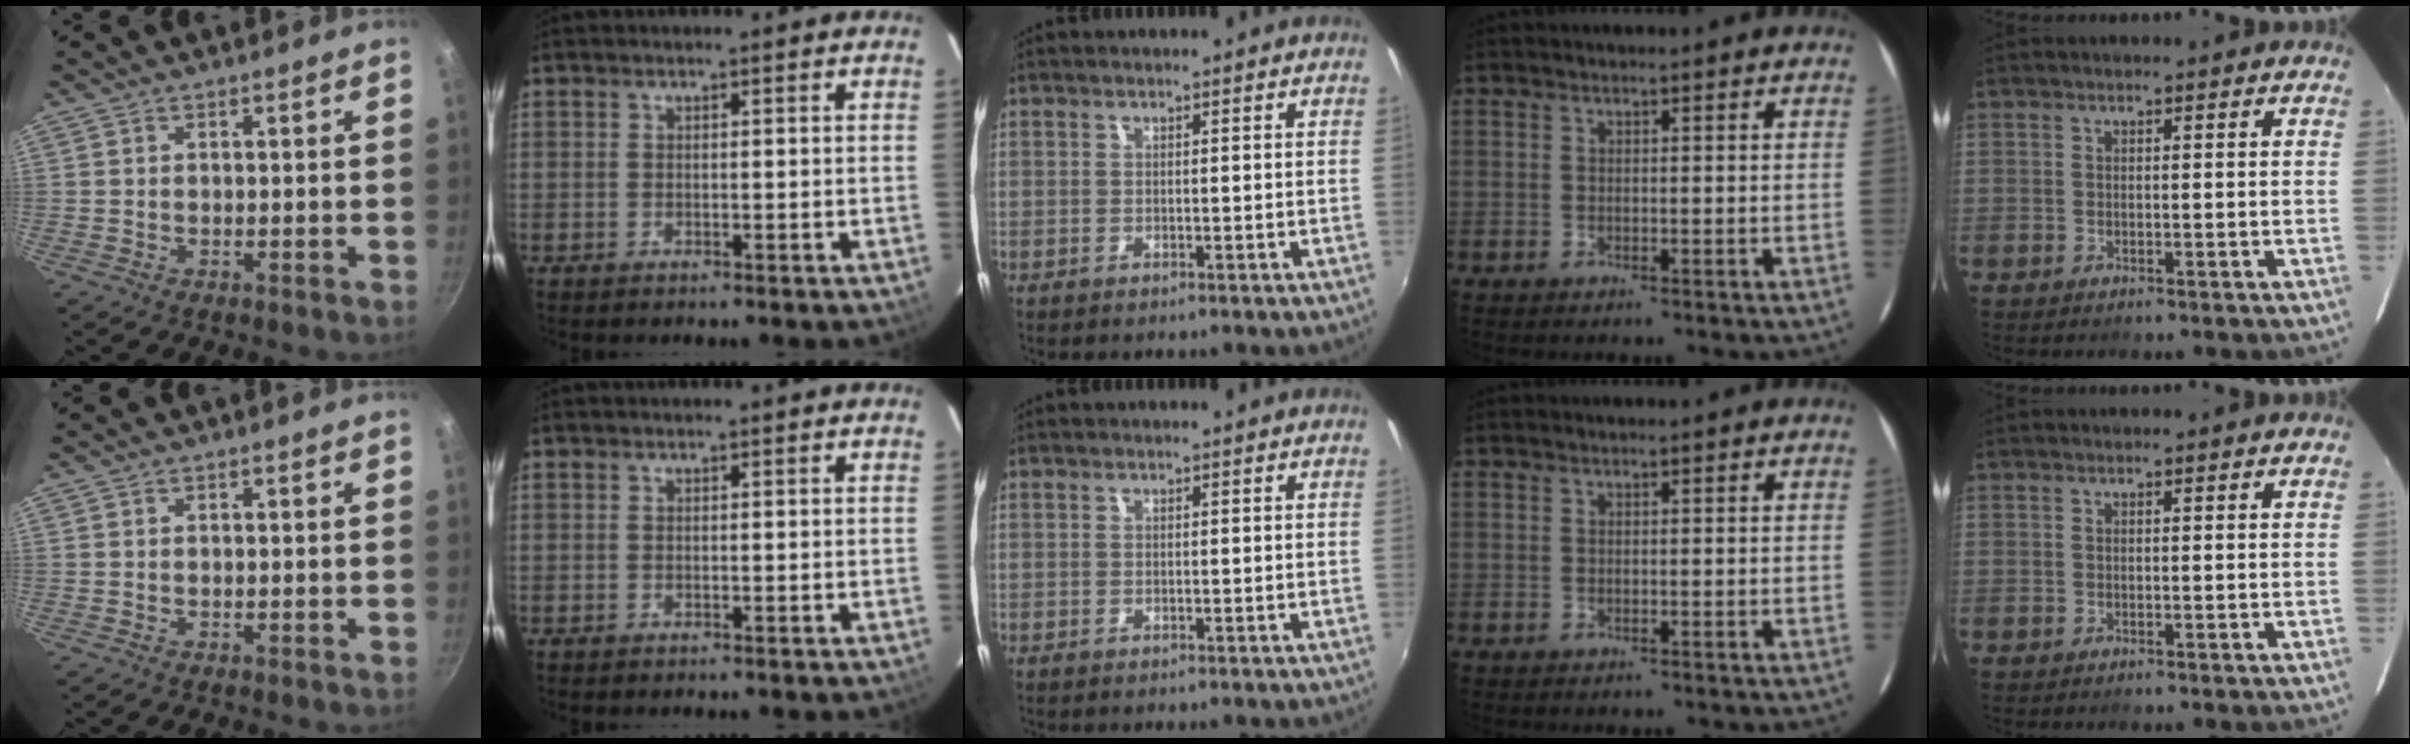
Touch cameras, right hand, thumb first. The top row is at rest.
{}